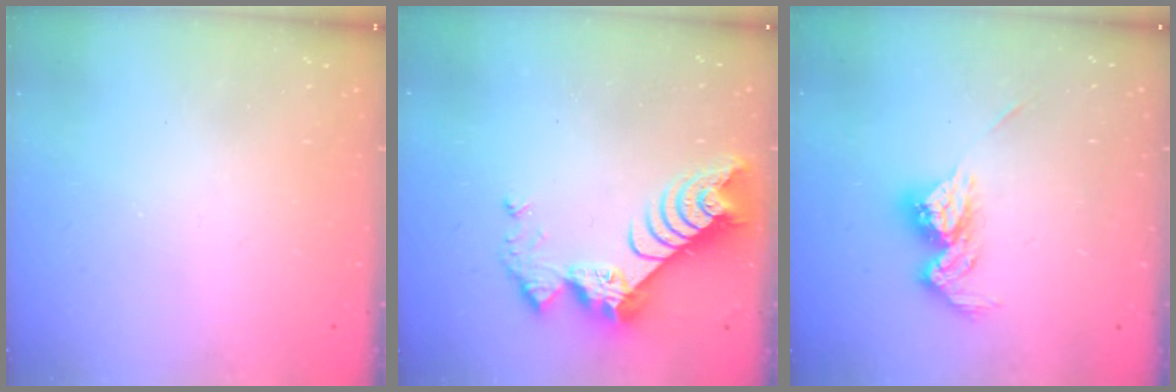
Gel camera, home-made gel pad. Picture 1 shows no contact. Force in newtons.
{"total": 9.9, "press": 9.9, "slide": 0.8}
{"total": 11.8, "press": 11.8, "slide": 0.5}